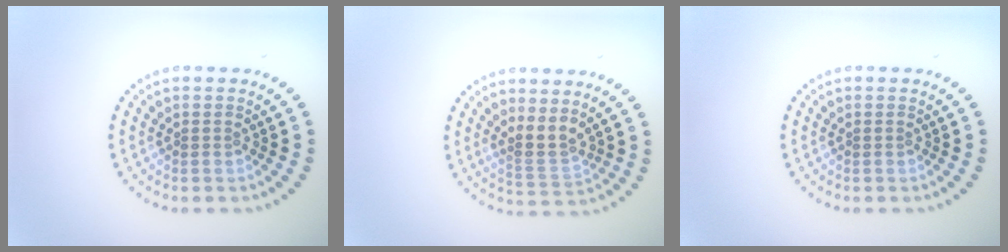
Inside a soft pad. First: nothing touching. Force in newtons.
{"total": 2.3, "press": 1.8, "slide": 1.4}
{"total": 0.0}